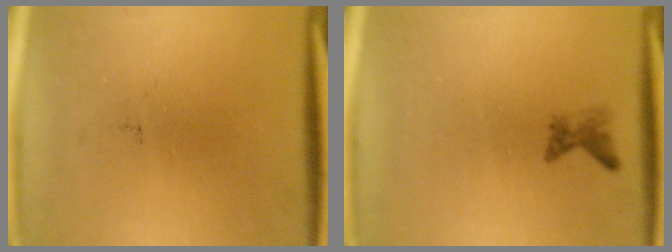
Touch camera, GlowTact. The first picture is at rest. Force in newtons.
{"total": 1.2}